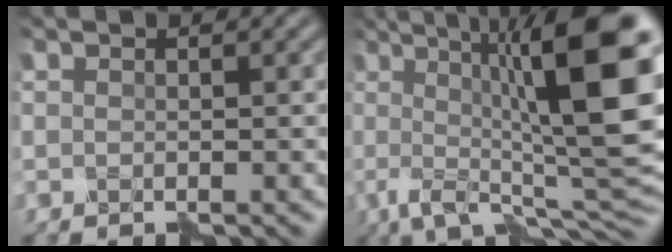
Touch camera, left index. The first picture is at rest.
{"total": 14.5, "force": [1.7, 4.2, 13.8], "torque": [-0.184, 0.009, 0.021]}